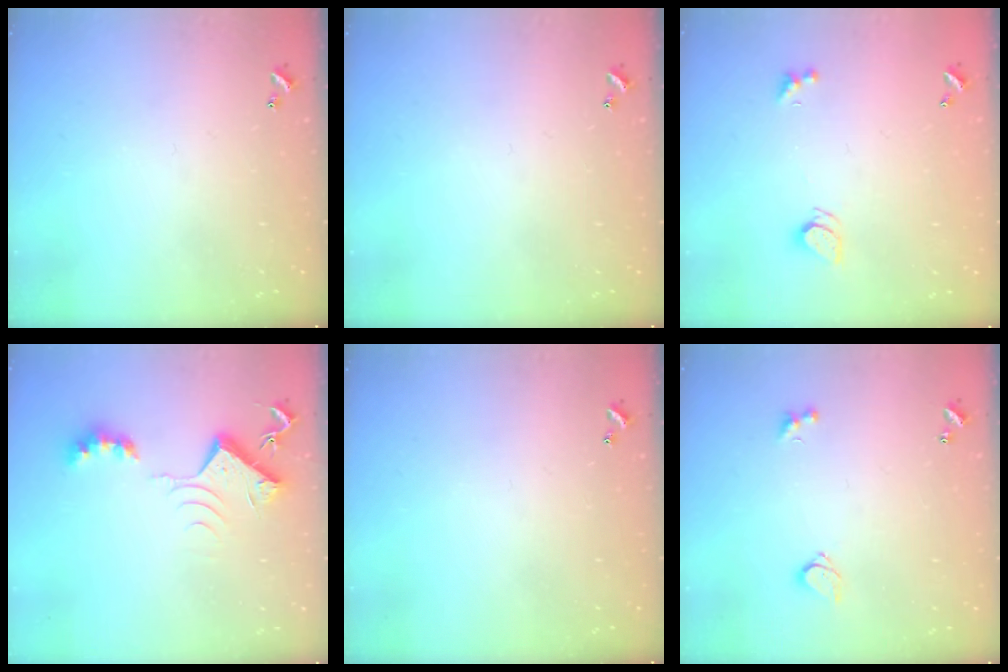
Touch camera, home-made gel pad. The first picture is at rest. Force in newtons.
{"total": 0.0}
{"total": 2.2, "press": 2.2, "slide": 0.3}
{"total": 7.9, "press": 7.9, "slide": 0.5}
{"total": 0.0}
{"total": 2.8, "press": 2.5, "slide": 1.3}